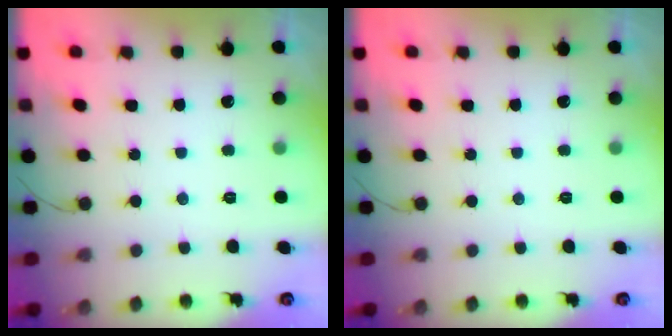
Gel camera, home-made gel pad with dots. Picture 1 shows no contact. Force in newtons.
{"total": 0.0}